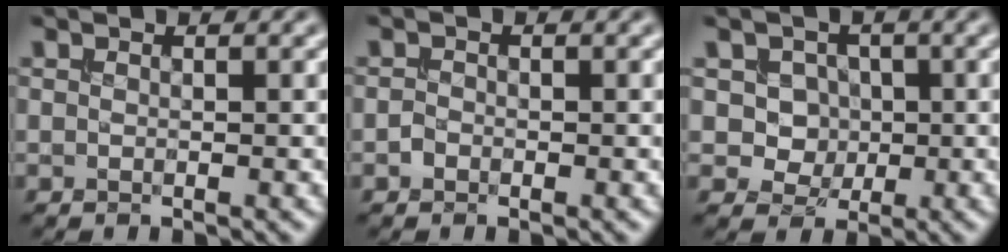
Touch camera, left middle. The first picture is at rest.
{"total": 0.7, "force": [-0.4, 0.6, 0.2], "torque": [-0.001, -0.002, -0.011]}
{"total": 3.6, "force": [0.7, 3.1, 1.6], "torque": [-0.020, 0.001, 0.011]}